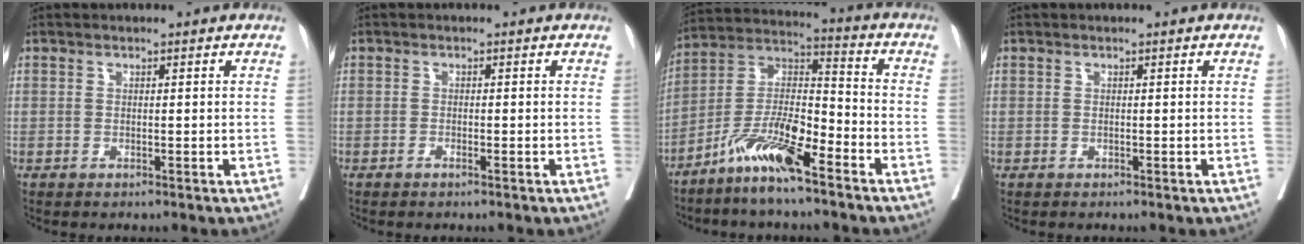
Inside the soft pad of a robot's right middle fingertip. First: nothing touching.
{"total": 0.8, "force": [-0.6, 0.0, 0.6], "torque": [-0.012, -0.001, -0.011]}
{"total": 11.5, "force": [-7.7, 1.5, 8.4], "torque": [-0.168, -0.003, -0.152]}
{"total": 0.0}